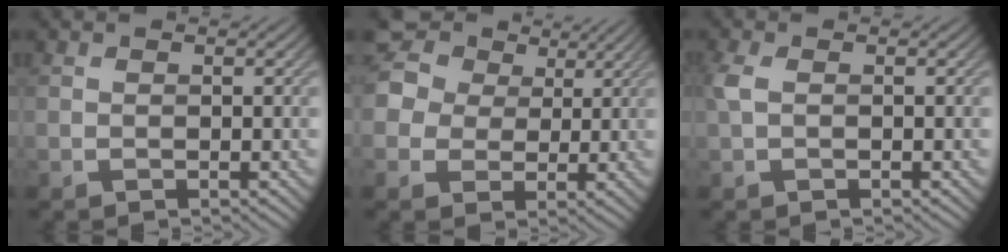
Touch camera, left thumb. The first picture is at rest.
{"total": 11.2, "force": [5.0, 9.1, 4.3], "torque": [-0.152, 0.036, 0.093]}
{"total": 1.6, "force": [0.2, 0.7, 1.4], "torque": [-0.041, 0.005, 0.000]}